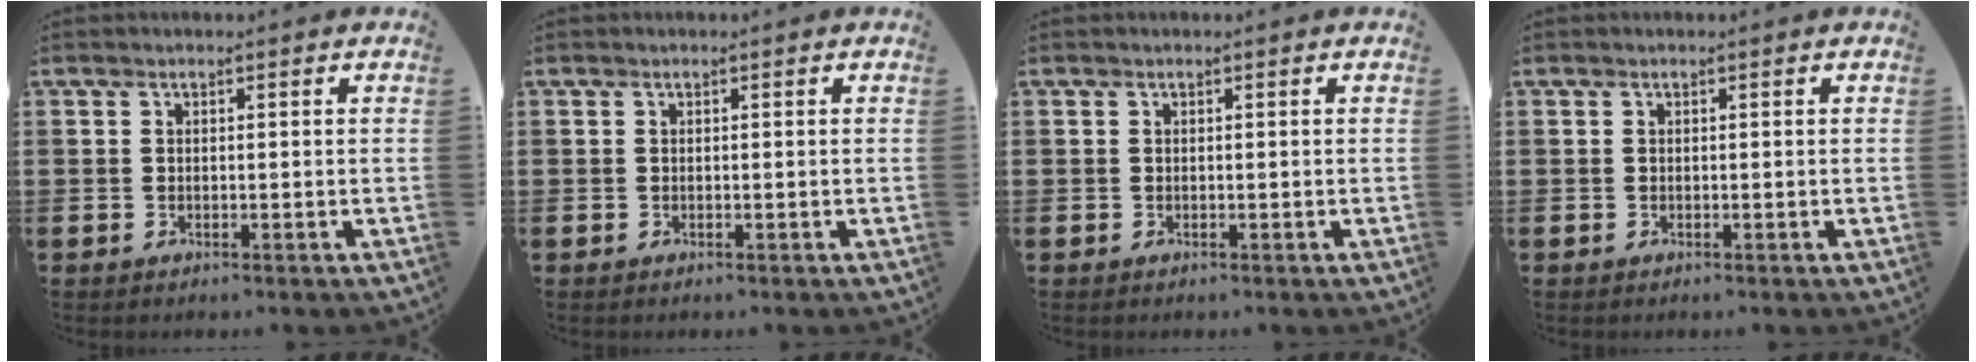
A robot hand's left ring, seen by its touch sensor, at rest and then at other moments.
{"total": 0.0}
{"total": 0.0}
{"total": 0.0}